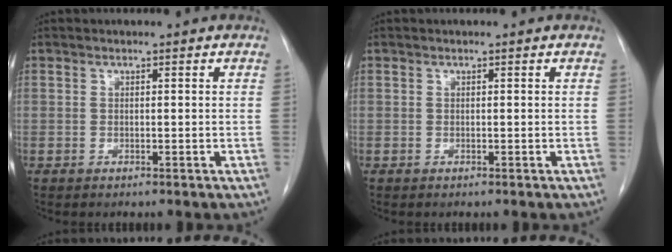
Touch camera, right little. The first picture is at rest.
{"total": 0.0}